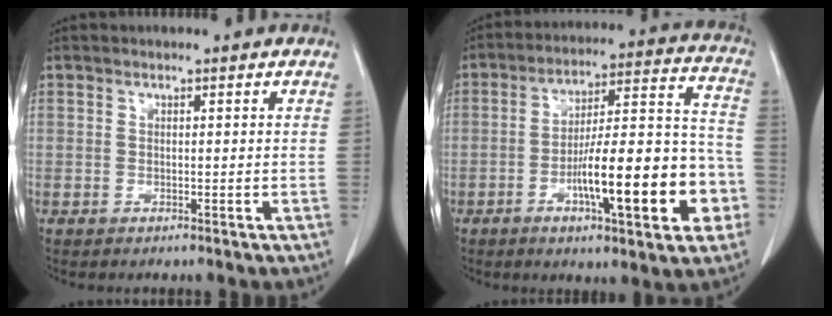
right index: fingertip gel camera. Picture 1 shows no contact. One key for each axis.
{"total": 20.4, "fx": -6.8, "fy": 4.2, "fz": 18.8, "tx": -0.254, "ty": 0.027, "tz": -0.093}